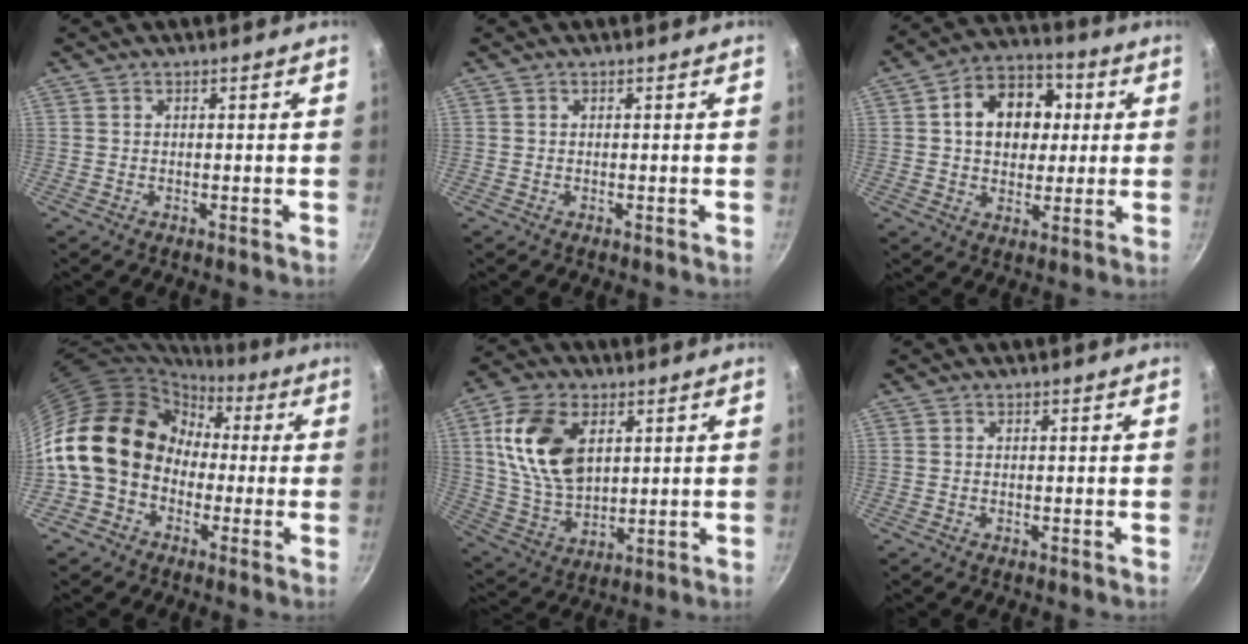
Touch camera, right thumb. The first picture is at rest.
{"total": 0.0}
{"total": 13.8, "force": [2.5, 10.4, 8.8], "torque": [-0.097, 0.016, 0.028]}
{"total": 16.4, "force": [-1.0, 13.5, 9.3], "torque": [-0.130, 0.051, -0.032]}
{"total": 16.1, "force": [4.6, 10.2, 11.6], "torque": [-0.196, -0.015, 0.096]}
{"total": 0.0}